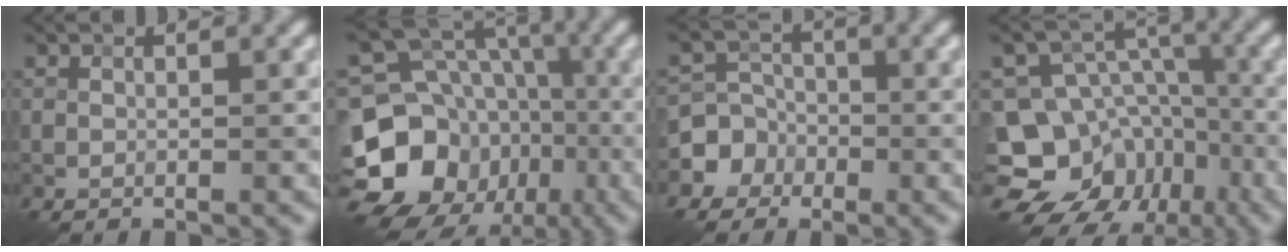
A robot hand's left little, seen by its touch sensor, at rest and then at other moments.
{"total": 14.6, "force": [-6.7, 11.8, 5.3], "torque": [-0.107, -0.009, -0.123]}
{"total": 5.0, "force": [-2.4, 4.4, 0.1], "torque": [0.019, 0.005, -0.061]}
{"total": 14.8, "force": [-8.5, 11.4, 4.0], "torque": [-0.090, -0.011, -0.134]}